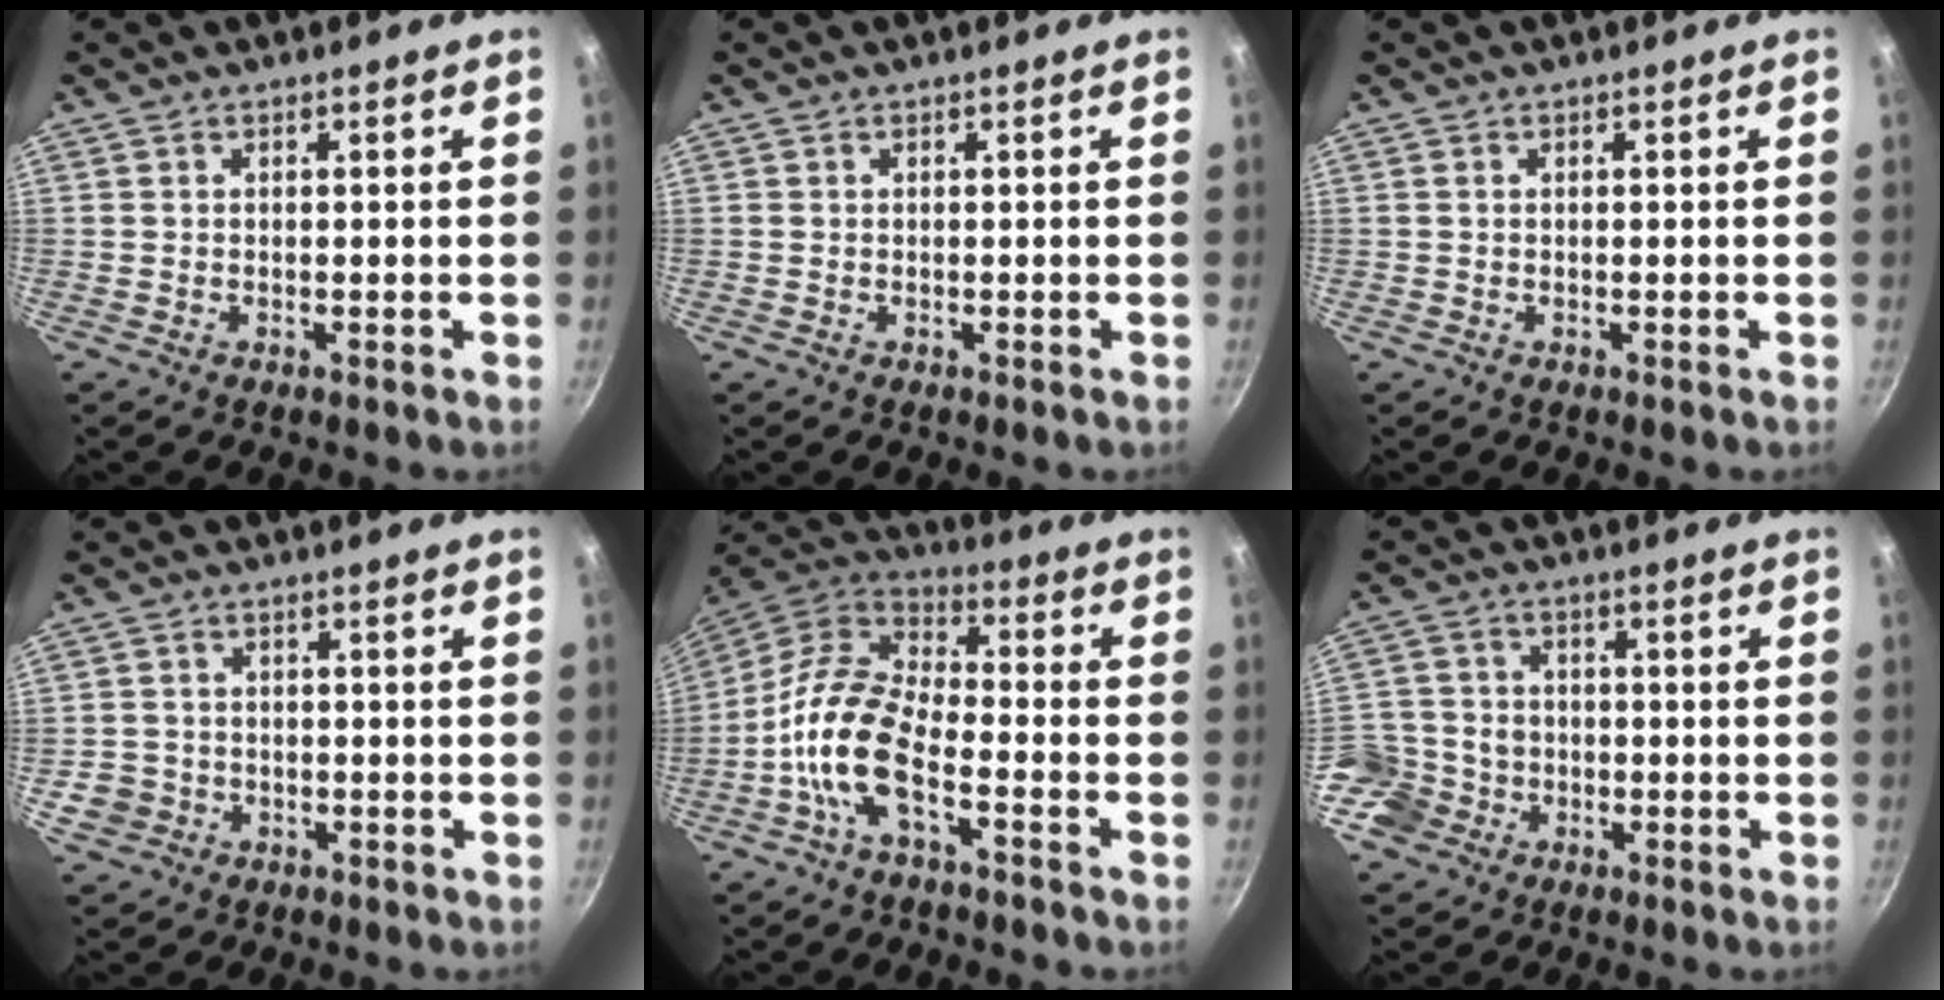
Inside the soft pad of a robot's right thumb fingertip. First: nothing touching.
{"total": 0.0}
{"total": 0.0}
{"total": 4.6, "force": [-1.4, 4.2, 1.2], "torque": [-0.010, 0.020, -0.017]}
{"total": 13.6, "force": [-5.2, 6.3, 10.8], "torque": [-0.203, 0.049, -0.117]}
{"total": 9.4, "force": [-3.8, 8.1, 3.0], "torque": [-0.033, 0.036, -0.077]}